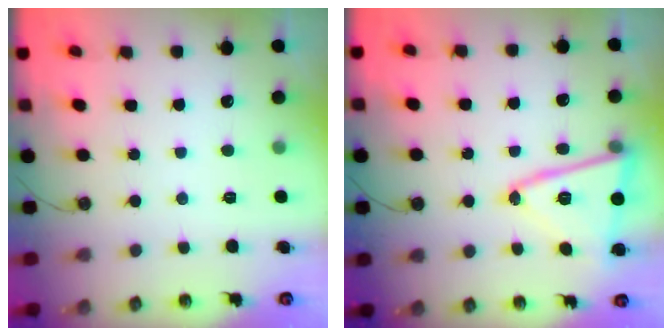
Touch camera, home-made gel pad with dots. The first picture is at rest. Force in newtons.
{"total": 14.3, "press": 14.1, "slide": 2.4}